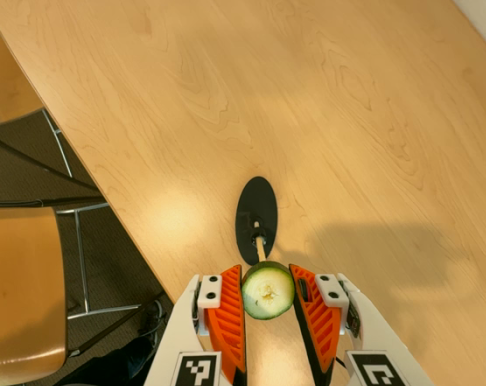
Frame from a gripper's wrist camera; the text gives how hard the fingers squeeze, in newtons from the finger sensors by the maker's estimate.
{"total": 10.0, "left": 10.7, "right": 9.3}